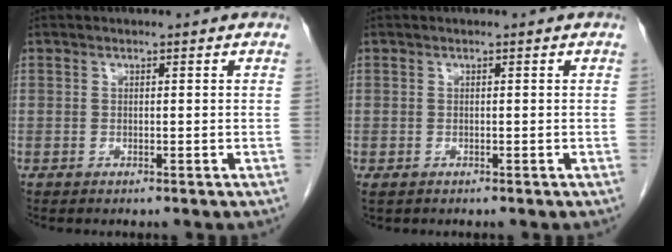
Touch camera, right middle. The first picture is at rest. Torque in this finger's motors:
{"motor_torque": [1.21, -0.93, 0.18, 0.05]}